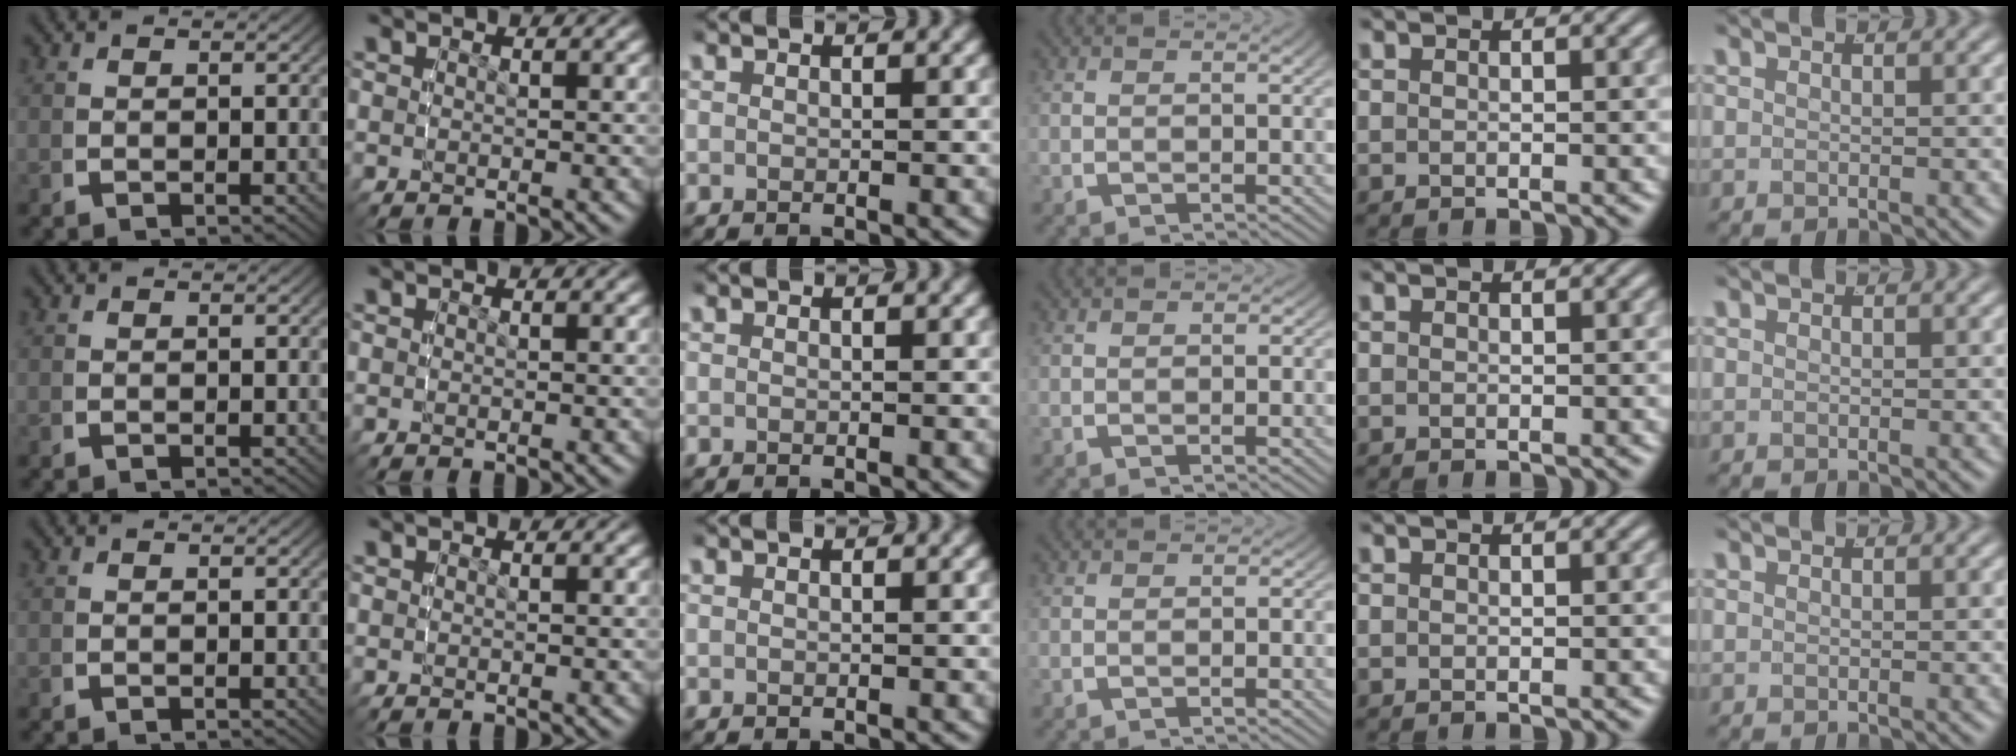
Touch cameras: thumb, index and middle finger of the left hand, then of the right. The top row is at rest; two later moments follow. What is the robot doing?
{"motion": "lift_and_place", "object": "tape"}